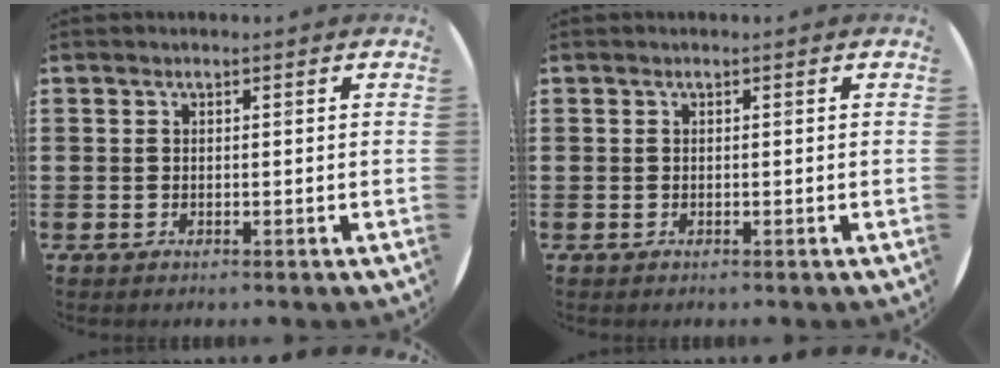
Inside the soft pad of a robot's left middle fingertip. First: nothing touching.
{"total": 0.0}